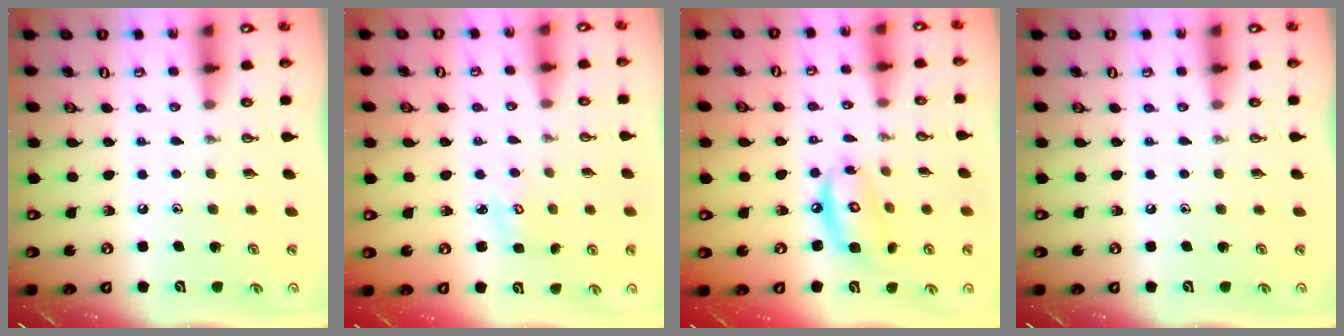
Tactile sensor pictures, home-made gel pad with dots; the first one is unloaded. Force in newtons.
{"total": 2.0, "press": 2.0, "slide": 0.1}
{"total": 9.7, "press": 9.7, "slide": 0.9}
{"total": 0.0}